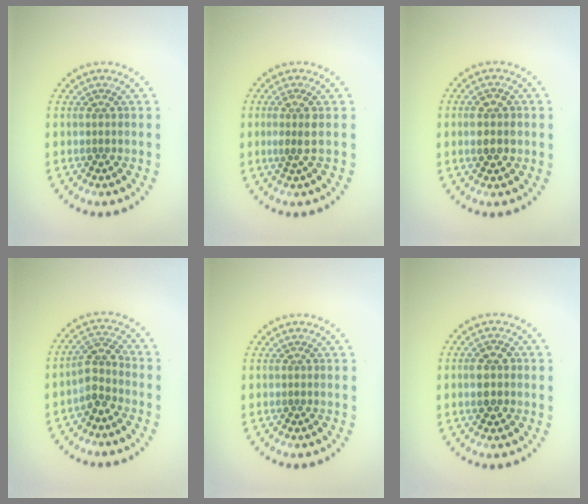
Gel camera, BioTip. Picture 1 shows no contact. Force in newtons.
{"total": 1.4, "press": 1.2, "slide": 0.8}
{"total": 2.3, "press": 2.3, "slide": 0.0}
{"total": 2.7, "press": 2.0, "slide": 1.8}
{"total": 0.0}
{"total": 3.3, "press": 3.3, "slide": 0.2}